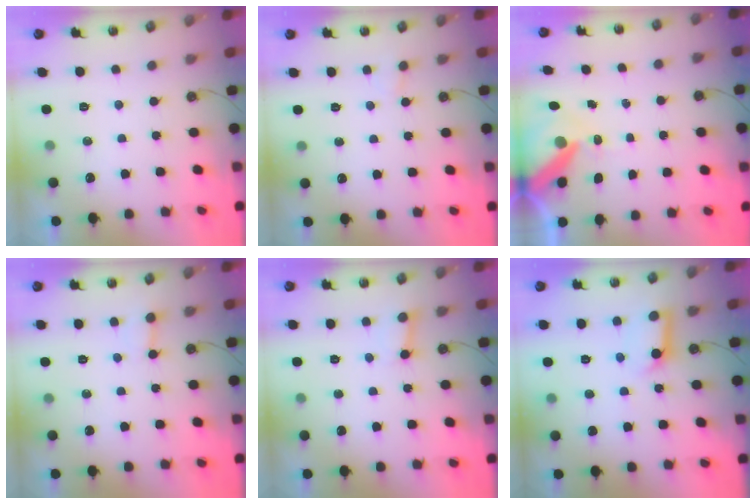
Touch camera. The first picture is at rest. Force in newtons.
{"total": 3.5, "press": 3.5, "slide": 0.3}
{"total": 11.1, "press": 11.0, "slide": 1.3}
{"total": 2.1, "press": 2.1, "slide": 0.1}
{"total": 3.0, "press": 3.0, "slide": 0.2}
{"total": 10.2, "press": 10.2, "slide": 1.2}